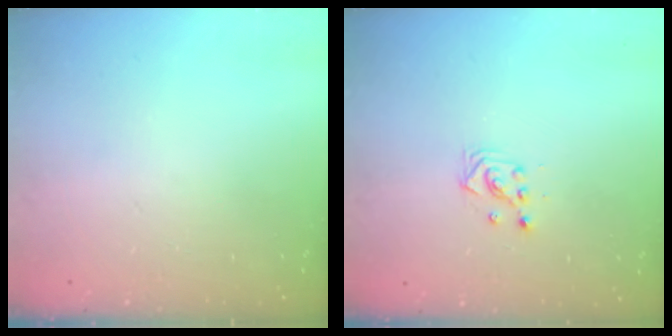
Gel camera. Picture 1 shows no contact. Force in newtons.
{"total": 3.4, "press": 3.4, "slide": 0.2}